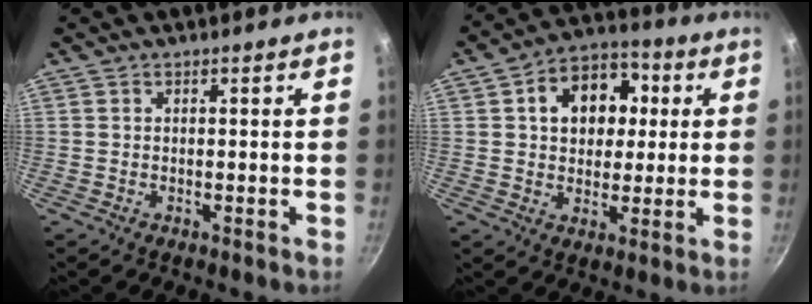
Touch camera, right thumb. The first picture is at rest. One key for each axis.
{"total": 13.4, "fx": 3.0, "fy": 10.1, "fz": 8.3, "tx": -0.091, "ty": 0.015, "tz": 0.036}